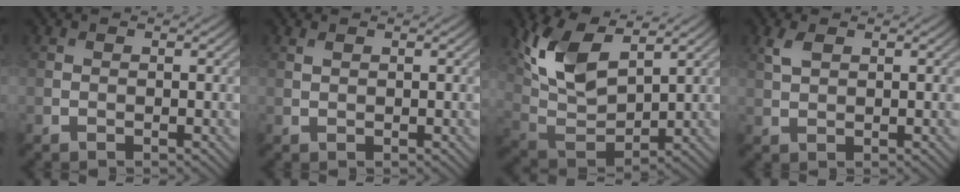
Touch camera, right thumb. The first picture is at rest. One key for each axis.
{"total": 0.7, "fx": 0.5, "fy": 0.2, "fz": 0.4, "tx": -0.012, "ty": 0.002, "tz": 0.012}
{"total": 11.3, "fx": 5.6, "fy": 5.3, "fz": 8.3, "tx": -0.203, "ty": 0.005, "tz": 0.113}
{"total": 2.2, "fx": 1.2, "fy": 1.1, "fz": 1.6, "tx": -0.043, "ty": 0.004, "tz": 0.026}